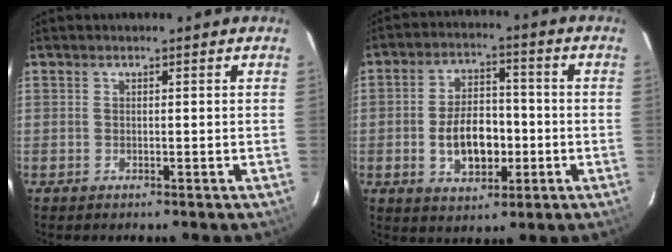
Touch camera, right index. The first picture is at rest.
{"total": 10.3, "force": [-2.3, 6.2, 7.9], "torque": [-0.152, 0.016, -0.028]}